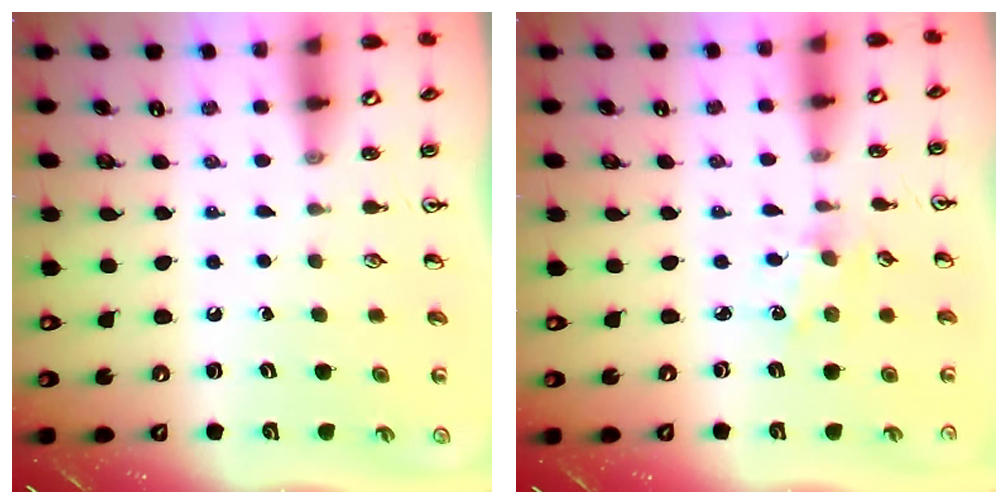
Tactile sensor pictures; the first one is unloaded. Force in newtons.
{"total": 1.4, "press": 1.3, "slide": 0.2}